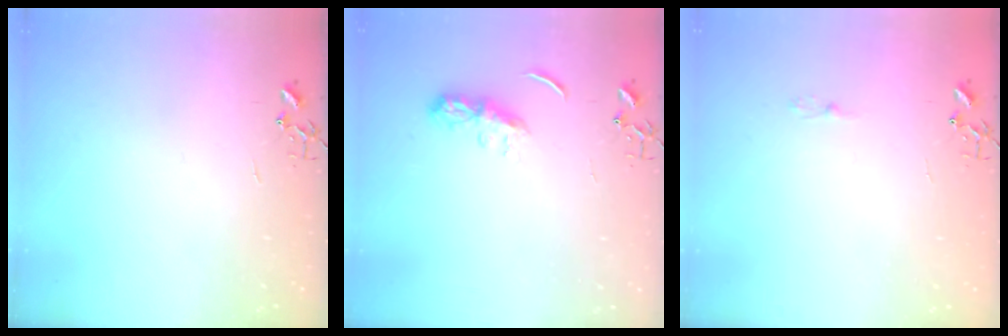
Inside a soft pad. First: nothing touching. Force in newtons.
{"total": 6.5, "press": 6.4, "slide": 0.6}
{"total": 2.5, "press": 2.5, "slide": 0.3}